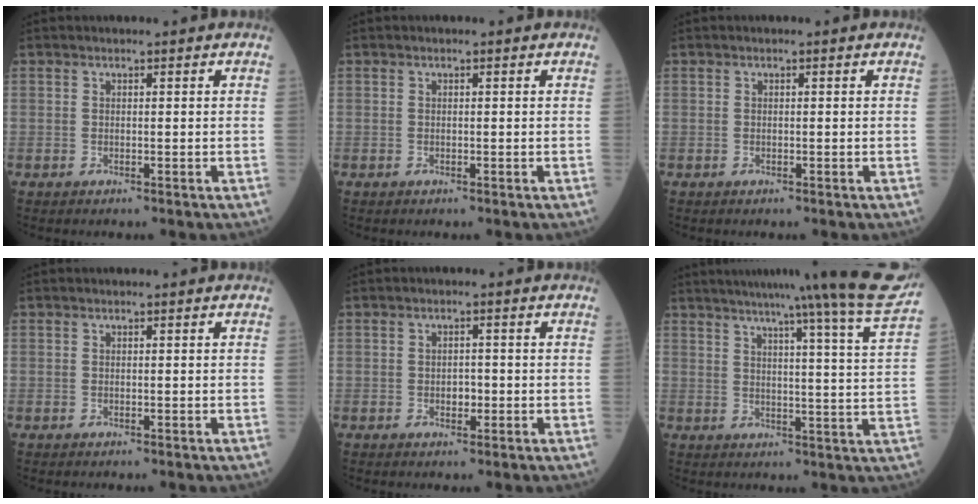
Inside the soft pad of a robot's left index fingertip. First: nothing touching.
{"total": 0.0}
{"total": 0.0}
{"total": 0.0}
{"total": 1.9, "force": [-0.5, 1.2, 1.4], "torque": [-0.019, 0.004, -0.005]}
{"total": 16.7, "force": [14.3, -3.3, 7.9], "torque": [-0.117, -0.066, 0.167]}